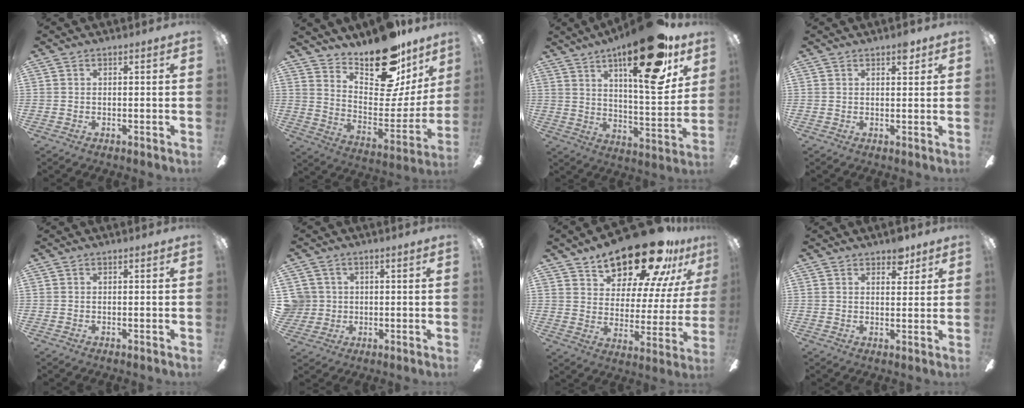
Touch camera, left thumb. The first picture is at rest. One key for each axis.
{"total": 23.0, "fx": 18.5, "fy": 8.7, "fz": 10.6, "tx": -0.130, "ty": -0.140, "tz": 0.311}
{"total": 24.7, "fx": 14.6, "fy": 7.8, "fz": 18.3, "tx": -0.261, "ty": -0.082, "tz": 0.226}
{"total": 3.3, "fx": 2.3, "fy": 1.4, "fz": 1.9, "tx": -0.009, "ty": -0.010, "tz": 0.034}
{"total": 0.0}
{"total": 5.5, "fx": 0.9, "fy": 5.4, "fz": 0.7, "tx": -0.030, "ty": 0.011, "tz": 0.019}
{"total": 22.7, "fx": 17.9, "fy": 8.5, "fz": 11.1, "tx": -0.178, "ty": -0.123, "tz": 0.305}
{"total": 4.9, "fx": 3.7, "fy": 2.5, "fz": 2.1, "tx": -0.008, "ty": -0.015, "tz": 0.060}